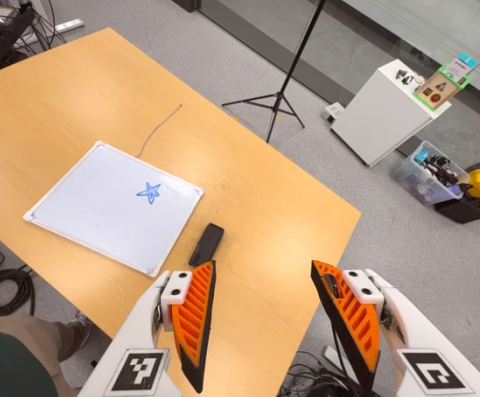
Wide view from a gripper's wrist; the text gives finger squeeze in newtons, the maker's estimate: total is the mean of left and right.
{"total": 0.0}